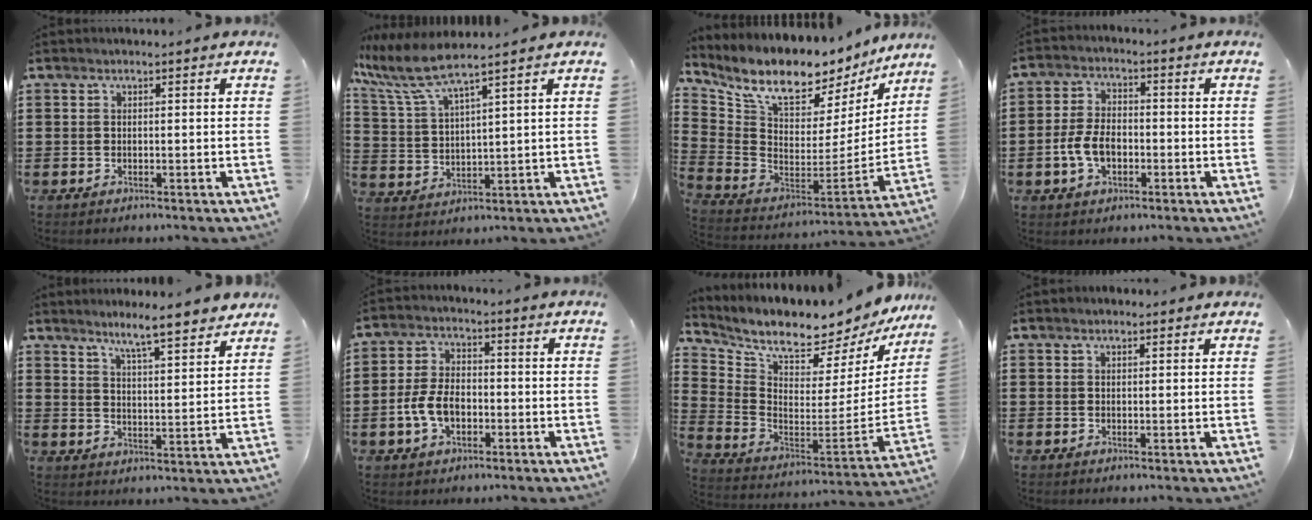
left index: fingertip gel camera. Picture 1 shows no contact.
{"total": 7.5, "force": [5.8, 0.8, 4.7], "torque": [-0.129, -0.030, 0.096]}
{"total": 9.7, "force": [8.2, 3.3, 4.0], "torque": [-0.107, -0.071, 0.141]}
{"total": 6.1, "force": [-1.7, 3.6, 4.6], "torque": [-0.107, 0.001, -0.037]}
{"total": 6.4, "force": [5.8, 0.0, 2.8], "torque": [-0.065, -0.029, 0.099]}
{"total": 6.6, "force": [-1.9, 4.0, 4.9], "torque": [-0.121, 0.000, -0.043]}
{"total": 7.1, "force": [6.6, 0.8, 2.4], "torque": [-0.070, -0.081, 0.102]}
{"total": 1.1, "force": [0.9, 0.6, 0.4], "torque": [-0.009, 0.005, 0.016]}